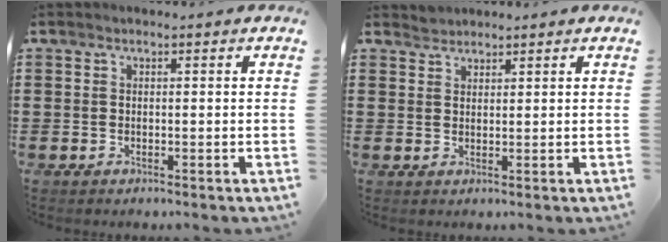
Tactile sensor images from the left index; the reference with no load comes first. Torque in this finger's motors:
{"motor_torque": [0.54, -0.60, 0.14, -0.01]}